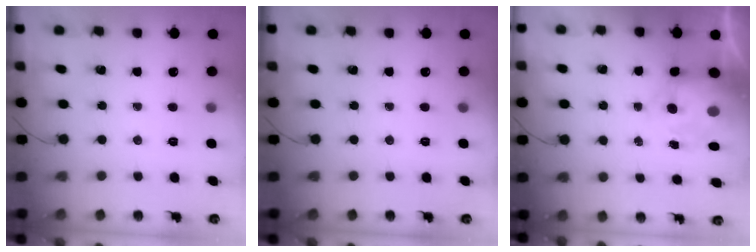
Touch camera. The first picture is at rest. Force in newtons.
{"total": 0.0}
{"total": 8.4, "press": 8.3, "slide": 1.4}